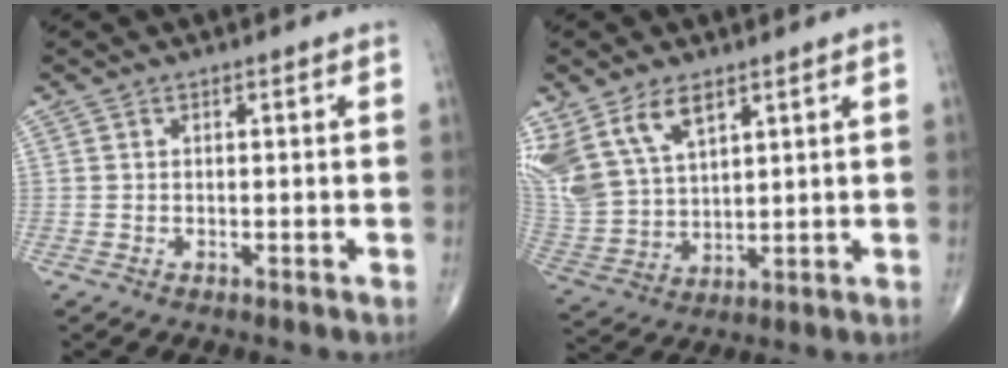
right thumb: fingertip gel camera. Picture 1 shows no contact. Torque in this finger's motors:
{"motor_torque": [0.70, 2.76, 1.21, 1.14, 0.13]}